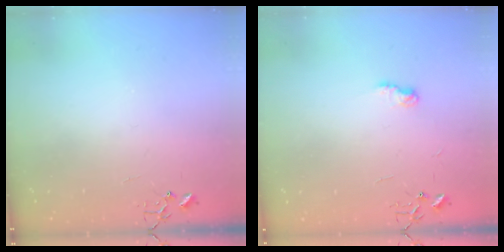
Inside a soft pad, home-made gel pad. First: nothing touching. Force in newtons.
{"total": 6.2, "press": 6.1, "slide": 0.8}